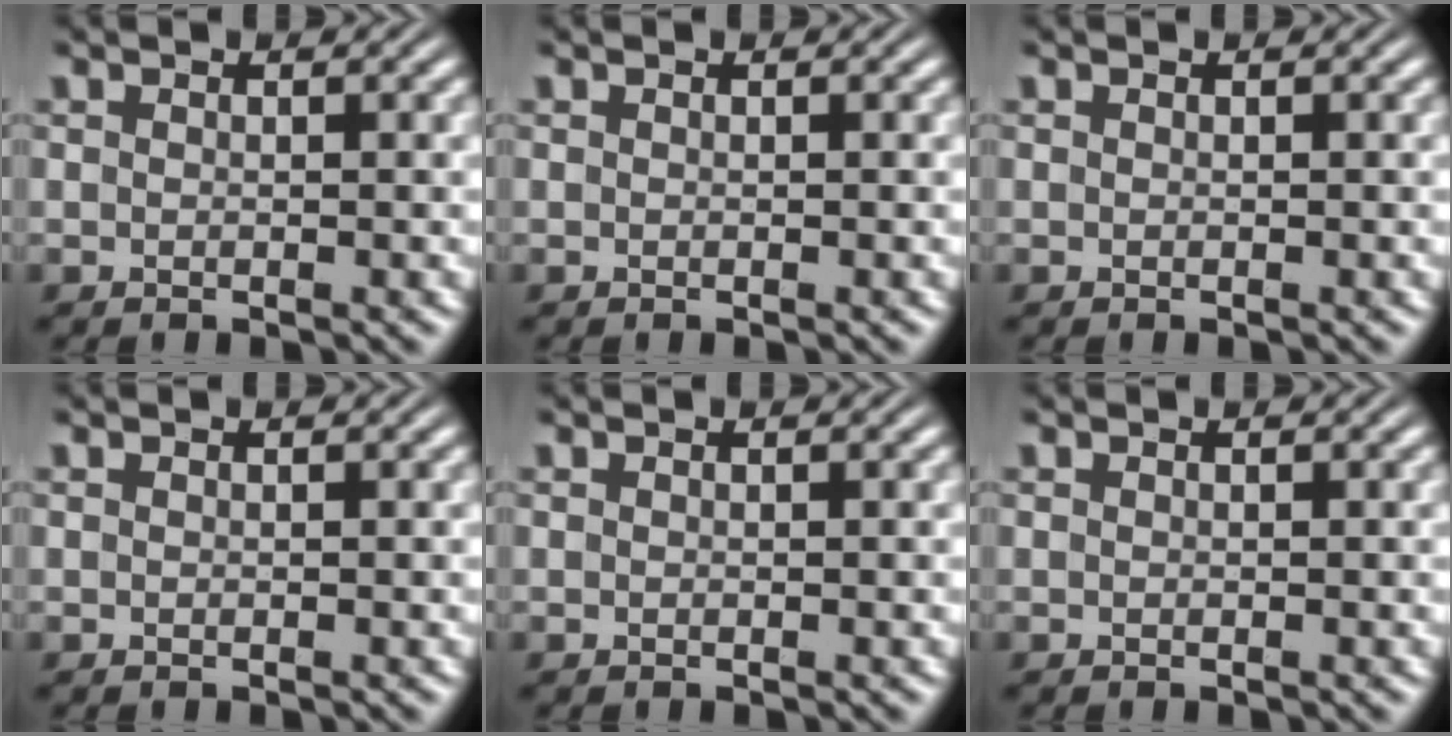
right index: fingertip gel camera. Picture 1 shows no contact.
{"total": 0.0}
{"total": 0.0}
{"total": 0.0}
{"total": 0.0}
{"total": 0.0}